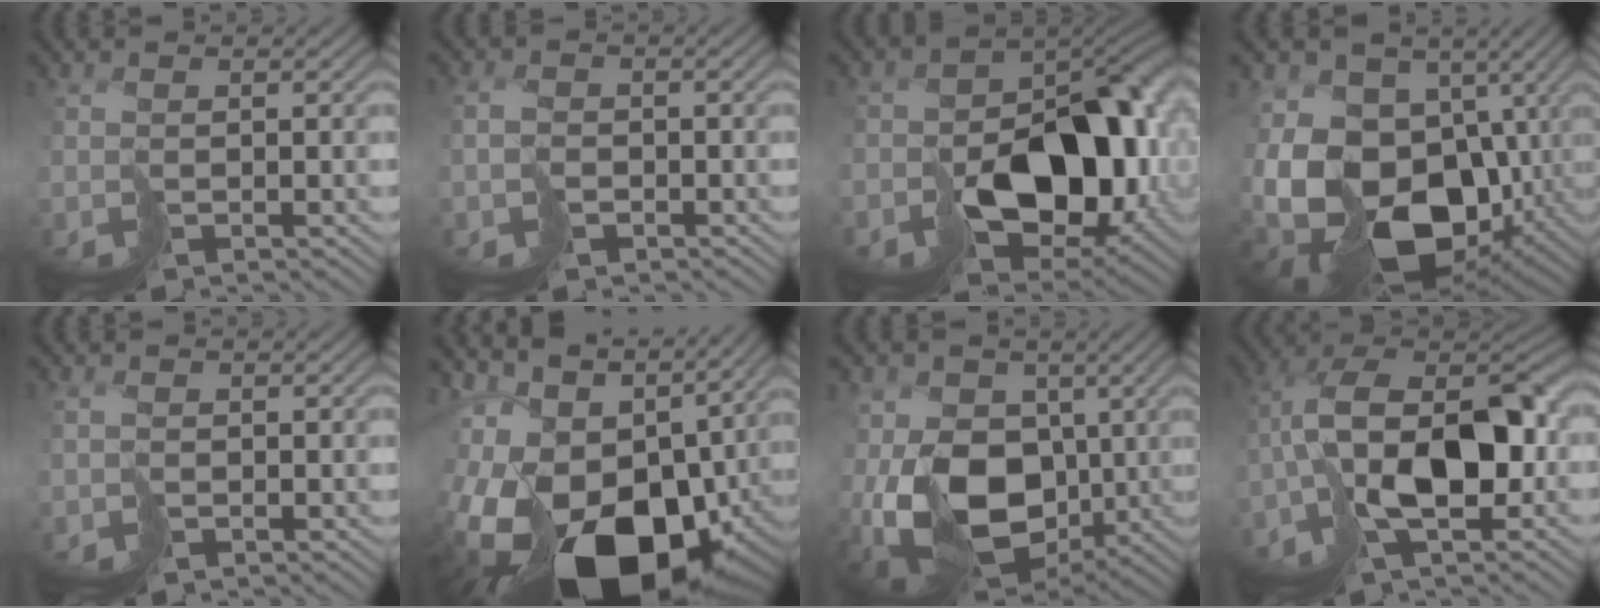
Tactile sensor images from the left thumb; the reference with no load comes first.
{"total": 3.1, "force": [-1.3, 2.6, 1.2], "torque": [-0.018, 0.004, -0.031]}
{"total": 16.1, "force": [-3.6, 11.3, 10.9], "torque": [-0.126, -0.035, -0.042]}
{"total": 20.1, "force": [-4.9, 13.5, 13.9], "torque": [-0.283, -0.015, -0.076]}
{"total": 1.5, "force": [-0.3, 1.3, 0.5], "torque": [-0.008, 0.003, -0.007]}
{"total": 18.7, "force": [-4.7, 12.0, 13.5], "torque": [-0.246, -0.038, -0.055]}
{"total": 14.2, "force": [-1.4, 10.0, 10.0], "torque": [-0.195, -0.011, -0.012]}
{"total": 11.6, "force": [-2.6, 6.3, 9.4], "torque": [-0.149, 0.013, -0.057]}